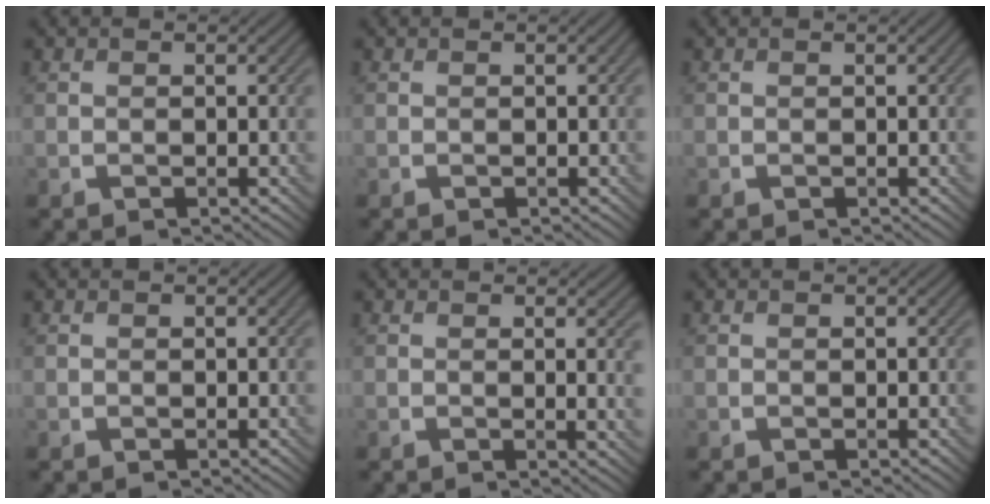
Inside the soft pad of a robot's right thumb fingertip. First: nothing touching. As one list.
[{"total": 0.0}, {"total": 0.0}, {"total": 0.0}, {"total": 2.1, "force": [0.5, 0.3, 2.0], "torque": [-0.033, -0.002, 0.009]}, {"total": 0.0}]